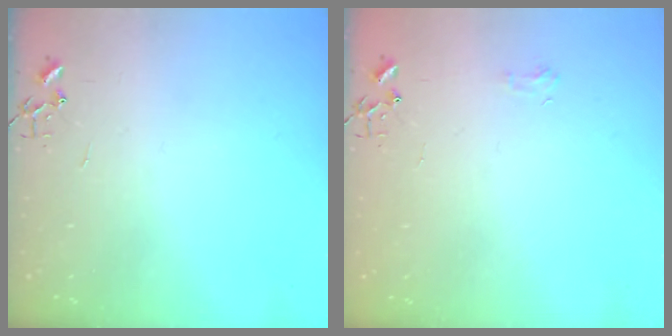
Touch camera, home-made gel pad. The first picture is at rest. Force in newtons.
{"total": 4.8, "press": 4.7, "slide": 0.6}